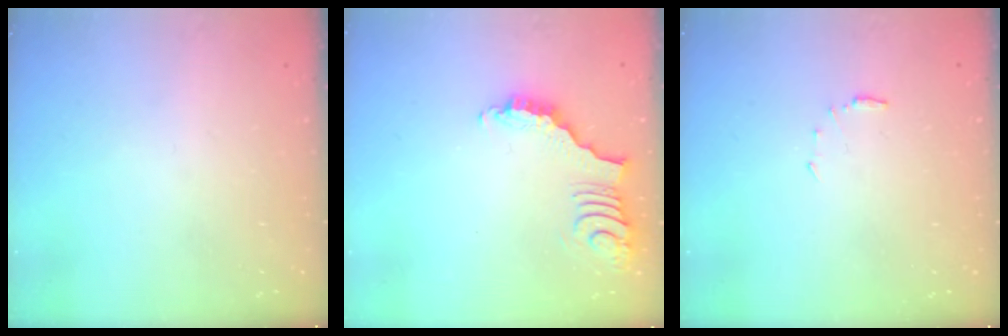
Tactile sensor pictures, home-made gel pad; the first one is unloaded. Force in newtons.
{"total": 3.7, "press": 3.6, "slide": 0.7}
{"total": 6.0, "press": 6.0, "slide": 0.4}